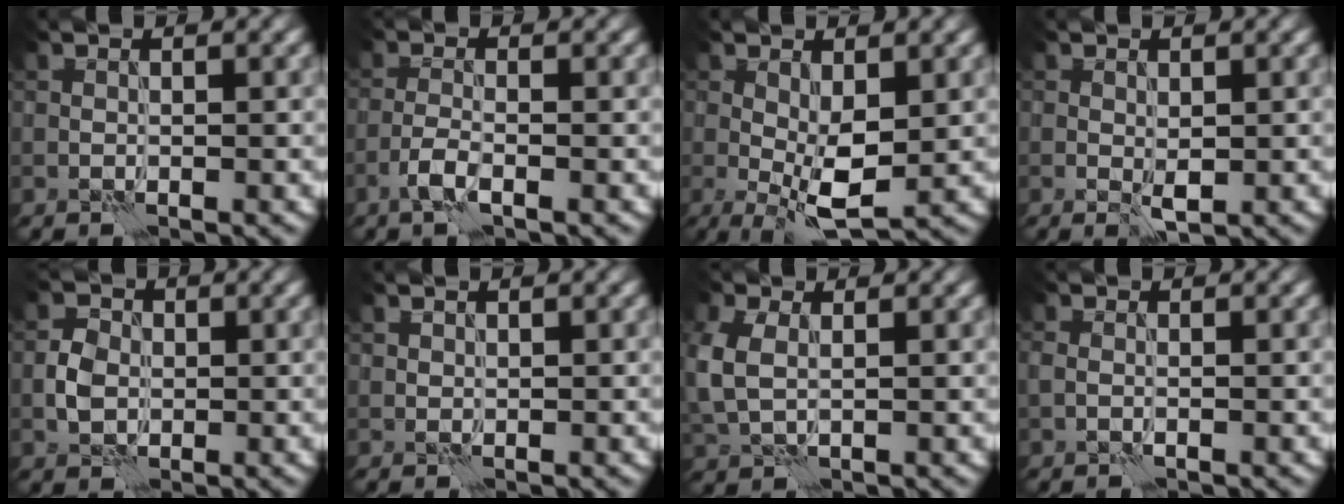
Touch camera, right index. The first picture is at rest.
{"total": 2.1, "force": [-1.1, 0.5, 1.7], "torque": [-0.038, 0.004, -0.029]}
{"total": 4.8, "force": [-0.2, 1.8, 4.4], "torque": [-0.085, -0.005, -0.003]}
{"total": 1.3, "force": [0.0, 0.6, 1.1], "torque": [-0.020, -0.002, 0.003]}
{"total": 2.8, "force": [-0.5, 2.3, 1.6], "torque": [-0.028, 0.001, -0.013]}
{"total": 0.6, "force": [0.4, 0.4, 0.0], "torque": [-0.002, 0.001, 0.009]}
{"total": 4.4, "force": [0.6, 3.0, 3.1], "torque": [-0.094, -0.004, 0.018]}
{"total": 1.0, "force": [0.1, 0.7, 0.7], "torque": [-0.016, -0.003, 0.001]}